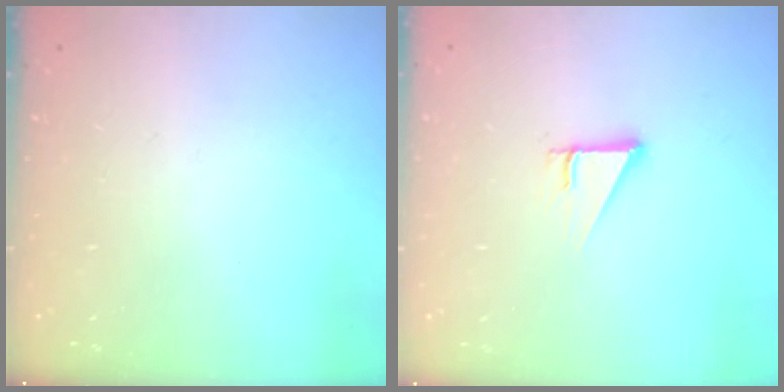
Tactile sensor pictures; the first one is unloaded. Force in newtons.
{"total": 2.5, "press": 2.5, "slide": 0.1}